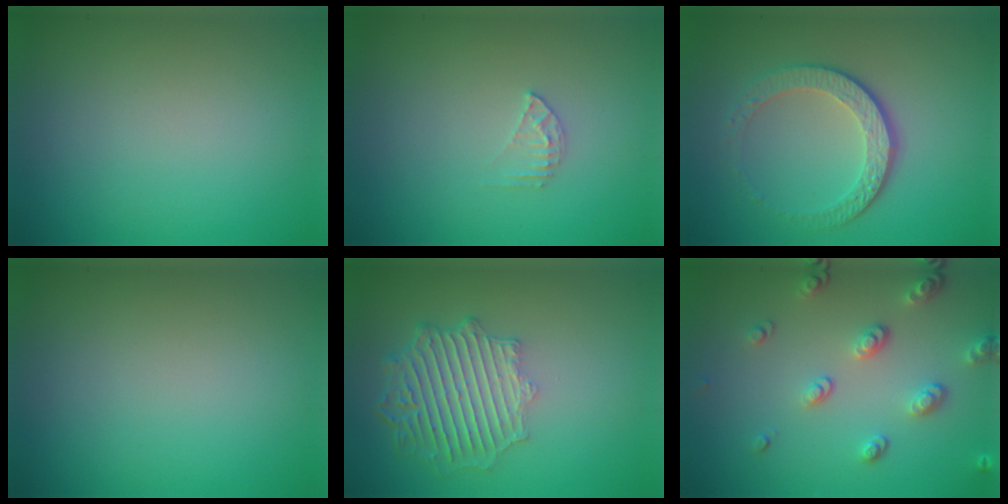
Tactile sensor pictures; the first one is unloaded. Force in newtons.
{"total": 1.3, "press": 1.3, "slide": 0.1}
{"total": 4.1, "press": 3.0, "slide": 2.8}
{"total": 0.0}
{"total": 6.2, "press": 4.8, "slide": 4.0}
{"total": 3.2, "press": 2.8, "slide": 1.7}